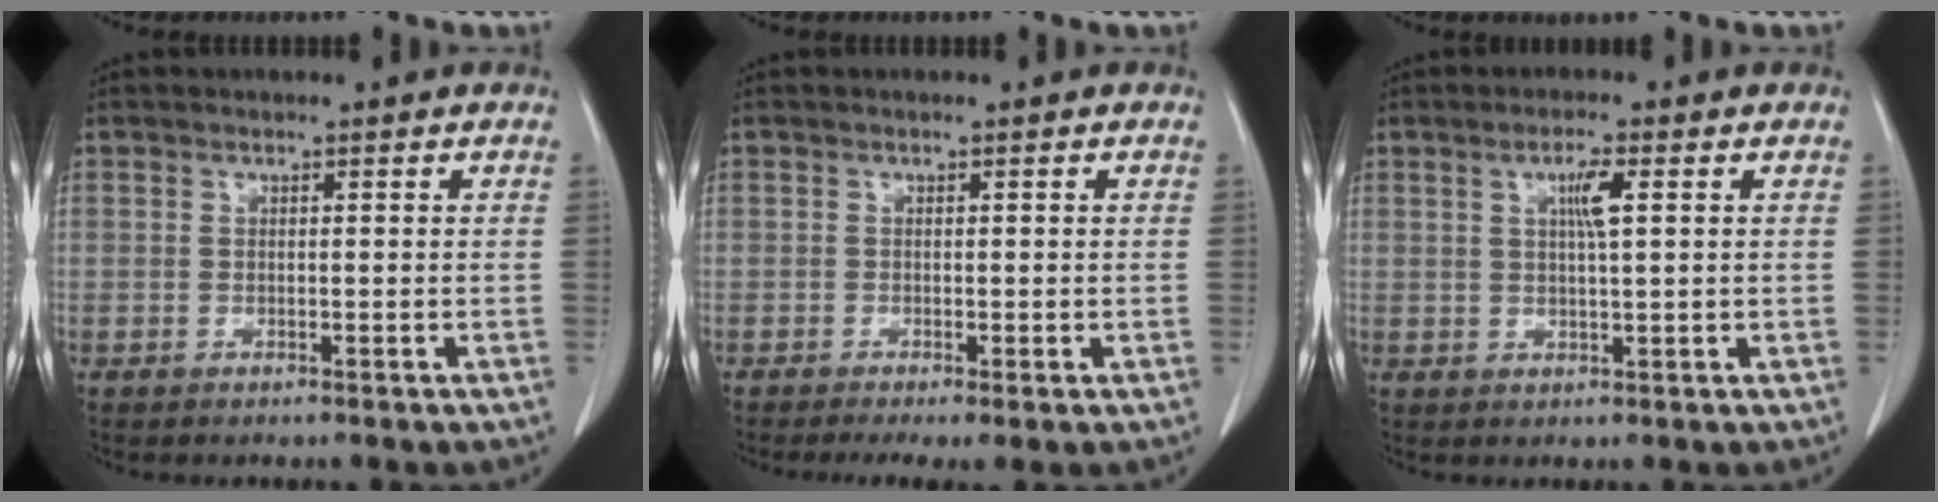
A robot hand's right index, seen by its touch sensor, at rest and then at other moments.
{"total": 3.5, "force": [-1.6, 0.9, 3.0], "torque": [-0.049, -0.009, -0.021]}
{"total": 3.5, "force": [1.2, 0.3, 3.3], "torque": [-0.060, 0.001, 0.022]}